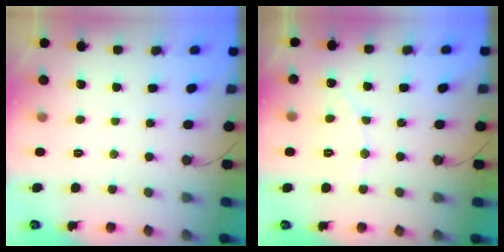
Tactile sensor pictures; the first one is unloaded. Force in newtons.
{"total": 4.6, "press": 4.6, "slide": 0.2}